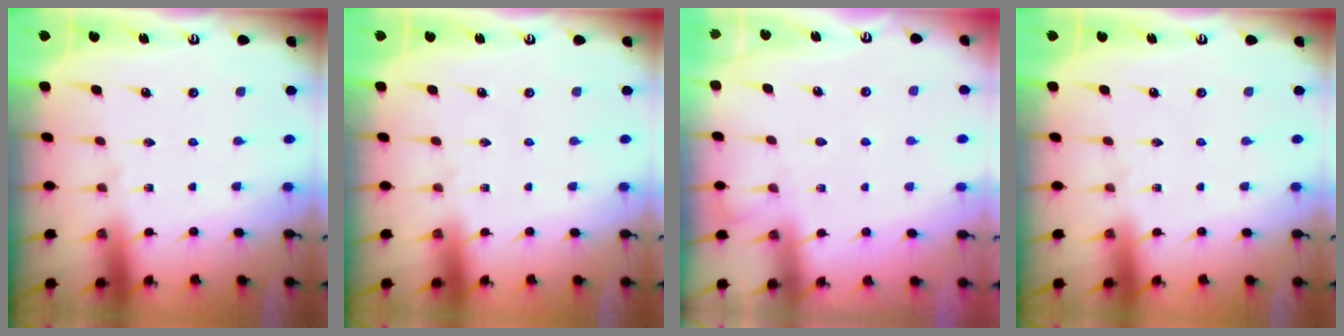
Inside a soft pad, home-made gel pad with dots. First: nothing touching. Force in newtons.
{"total": 0.0}
{"total": 5.9, "press": 5.8, "slide": 0.8}
{"total": 0.0}